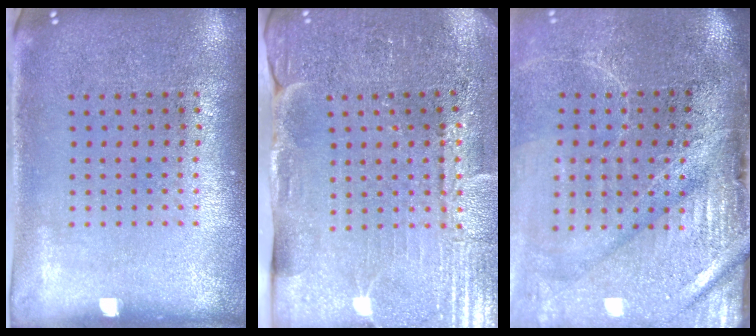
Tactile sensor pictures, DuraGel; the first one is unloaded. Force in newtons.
{"total": 3.5, "press": 3.5, "slide": 0.4}
{"total": 4.5, "press": 3.7, "slide": 2.5}